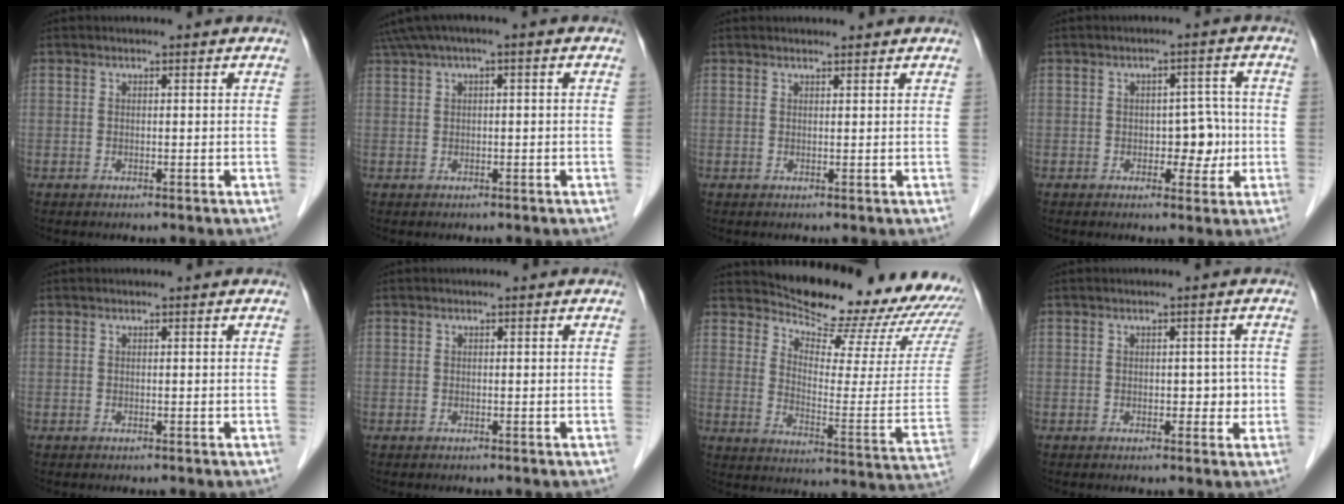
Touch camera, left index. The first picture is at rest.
{"total": 3.7, "force": [1.5, 0.4, 3.3], "torque": [-0.072, 0.031, 0.031]}
{"total": 2.0, "force": [1.9, 0.2, 0.4], "torque": [-0.010, 0.012, 0.027]}
{"total": 4.3, "force": [-0.8, 2.7, 3.3], "torque": [-0.038, 0.015, -0.008]}
{"total": 0.0}
{"total": 0.0}
{"total": 21.0, "force": [20.2, 2.7, 5.3], "torque": [-0.081, -0.099, 0.250]}
{"total": 2.4, "force": [-0.2, 1.5, 1.8], "torque": [-0.016, 0.006, -0.001]}